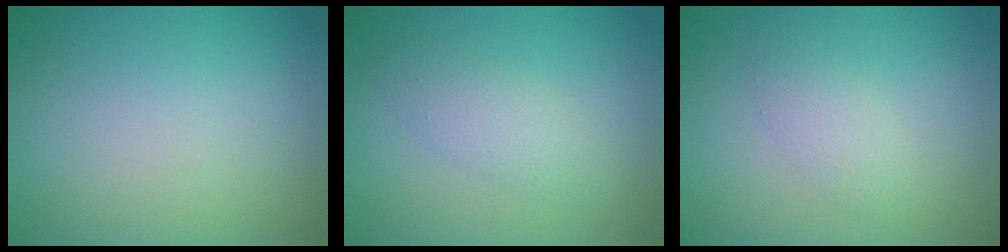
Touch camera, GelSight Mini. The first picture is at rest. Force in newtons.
{"total": 2.3, "press": 2.3, "slide": 0.1}
{"total": 1.7, "press": 1.7, "slide": 0.1}